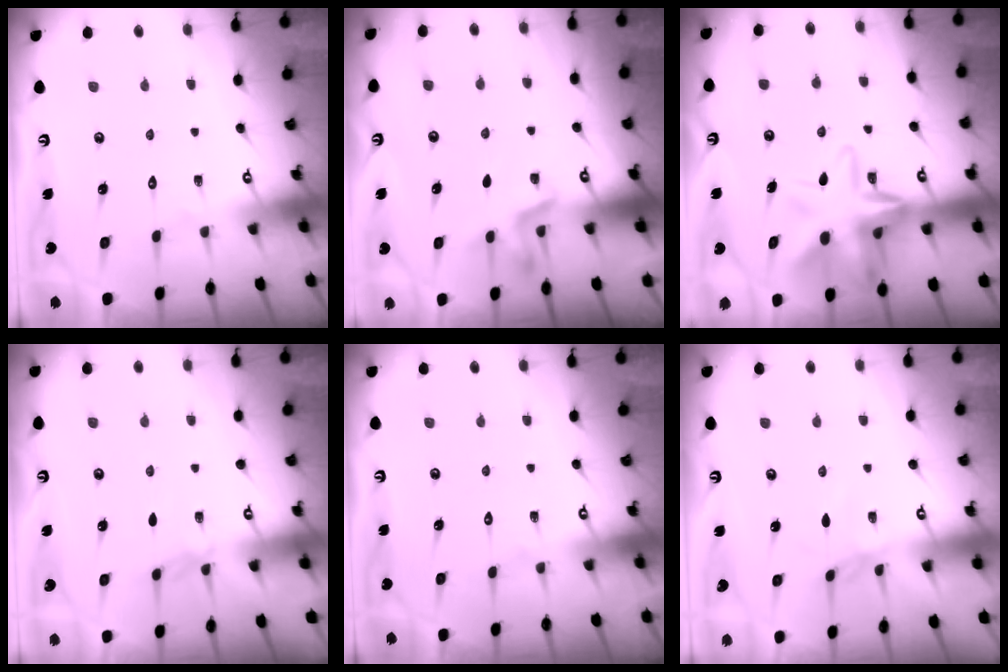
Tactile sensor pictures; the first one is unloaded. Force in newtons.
{"total": 5.1, "press": 4.9, "slide": 1.5}
{"total": 15.3, "press": 15.1, "slide": 2.1}
{"total": 3.0, "press": 3.0, "slide": 0.5}
{"total": 0.0}
{"total": 2.2, "press": 2.2, "slide": 0.4}